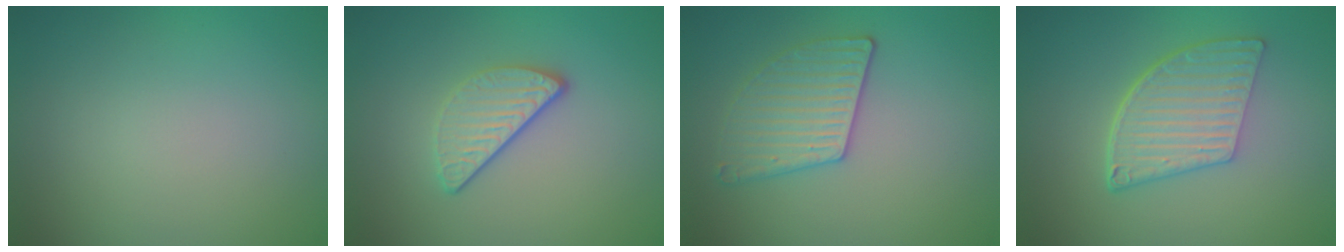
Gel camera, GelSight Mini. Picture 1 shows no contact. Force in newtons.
{"total": 2.9, "press": 2.4, "slide": 1.7}
{"total": 3.0, "press": 2.9, "slide": 0.4}
{"total": 5.9, "press": 4.4, "slide": 4.0}